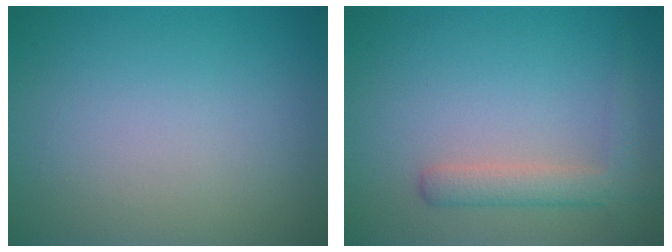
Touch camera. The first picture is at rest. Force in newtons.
{"total": 2.8, "press": 2.8, "slide": 0.2}